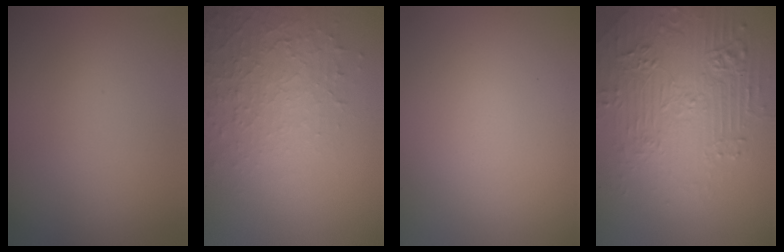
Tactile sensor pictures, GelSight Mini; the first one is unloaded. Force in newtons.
{"total": 4.8, "press": 3.2, "slide": 3.6}
{"total": 0.0}
{"total": 7.5, "press": 5.5, "slide": 5.1}